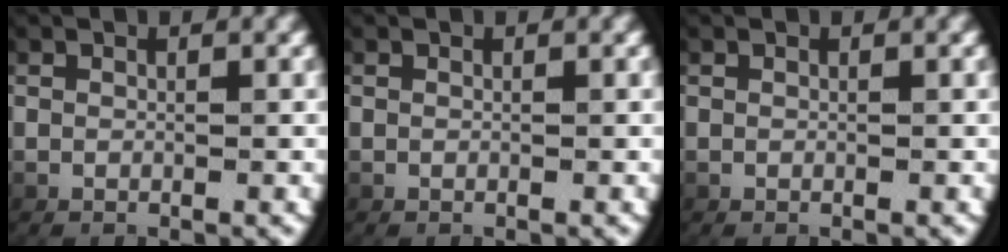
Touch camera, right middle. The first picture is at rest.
{"total": 0.0}
{"total": 0.0}